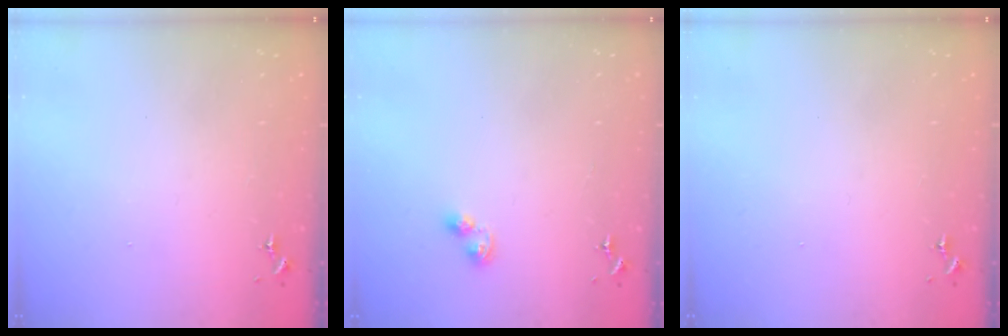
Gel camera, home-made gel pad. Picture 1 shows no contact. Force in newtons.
{"total": 3.6, "press": 3.6, "slide": 0.5}
{"total": 0.0}